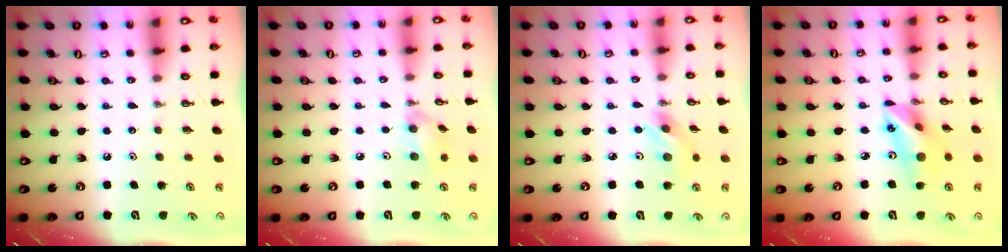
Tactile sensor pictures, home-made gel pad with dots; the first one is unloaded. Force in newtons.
{"total": 8.9, "press": 8.6, "slide": 2.3}
{"total": 5.8, "press": 5.8, "slide": 0.7}
{"total": 15.5, "press": 15.1, "slide": 3.3}